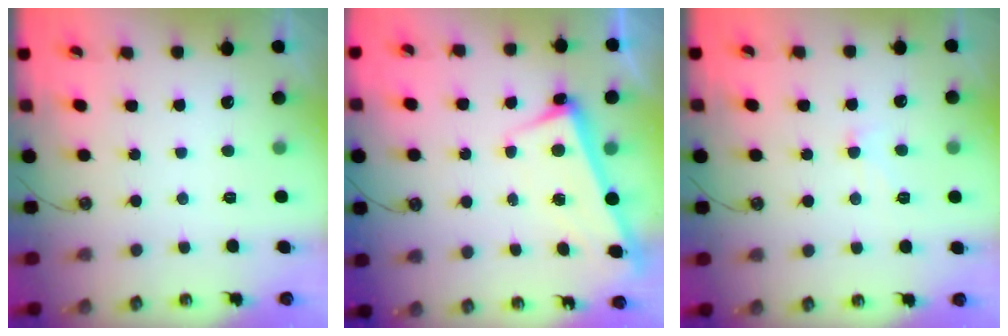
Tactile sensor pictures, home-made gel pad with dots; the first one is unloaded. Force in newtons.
{"total": 2.6, "press": 2.5, "slide": 0.6}
{"total": 1.8, "press": 1.7, "slide": 0.6}